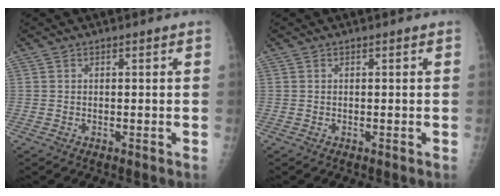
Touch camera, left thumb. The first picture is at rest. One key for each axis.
{"total": 0.0}